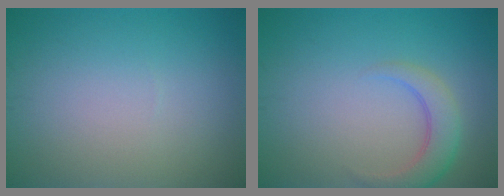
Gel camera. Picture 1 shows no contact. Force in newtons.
{"total": 3.2, "press": 3.2, "slide": 0.3}